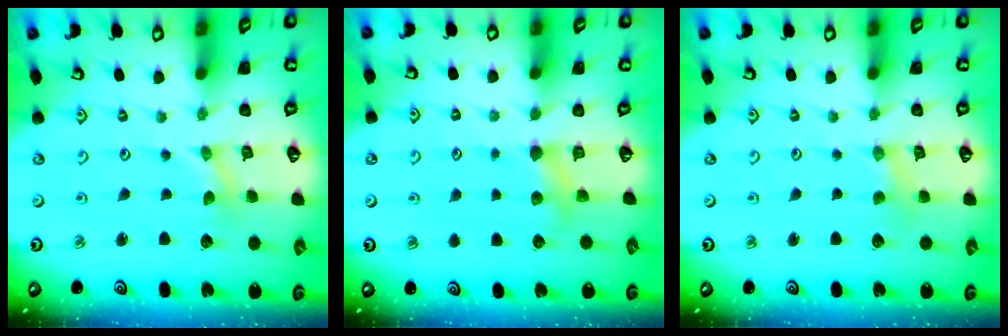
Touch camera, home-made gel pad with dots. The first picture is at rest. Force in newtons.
{"total": 3.8, "press": 3.7, "slide": 0.5}
{"total": 2.0, "press": 1.9, "slide": 0.4}